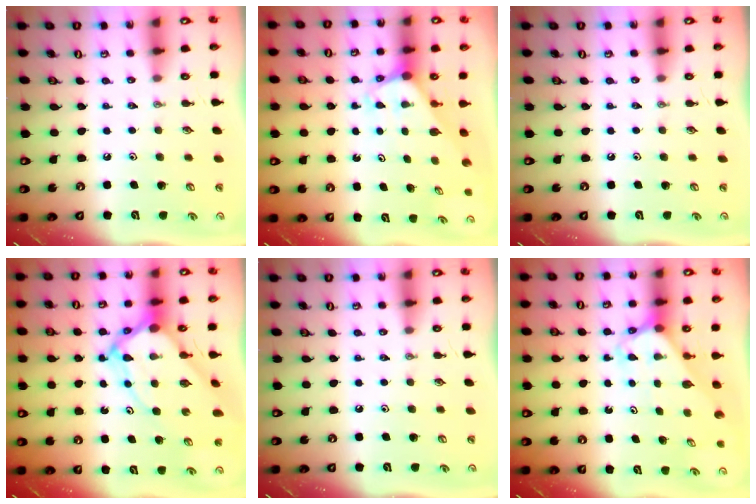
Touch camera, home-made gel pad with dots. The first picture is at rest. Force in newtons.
{"total": 2.1, "press": 2.1, "slide": 0.1}
{"total": 0.0}
{"total": 10.8, "press": 10.7, "slide": 1.1}
{"total": 0.0}
{"total": 2.6, "press": 2.6, "slide": 0.2}